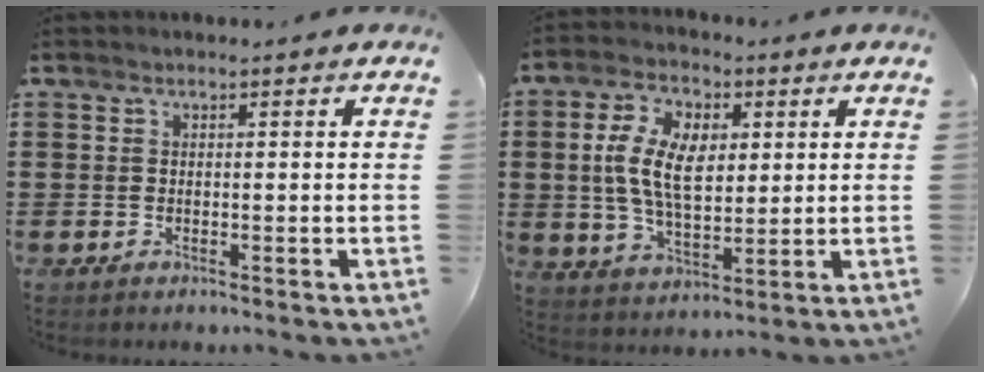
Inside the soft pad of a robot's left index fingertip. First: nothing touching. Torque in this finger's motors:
{"motor_torque": [1.61, 0.53, 0.72, 0.21]}